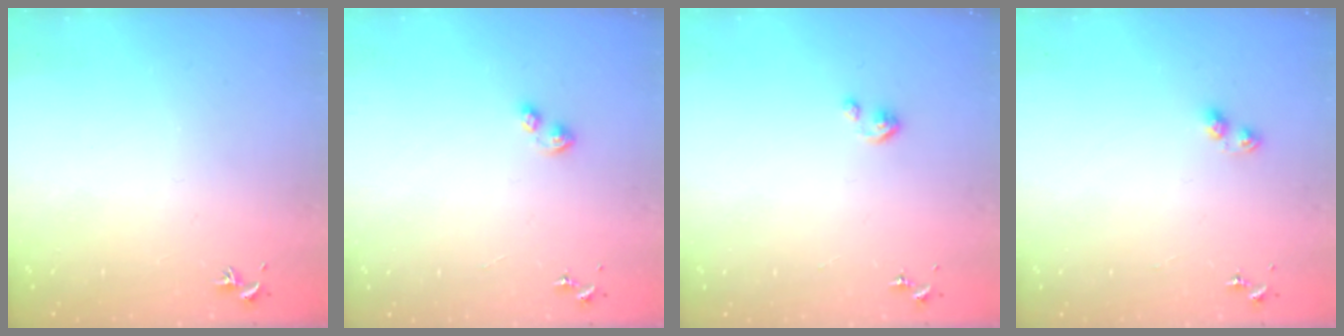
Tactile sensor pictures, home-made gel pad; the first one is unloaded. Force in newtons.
{"total": 3.7, "press": 3.7, "slide": 0.4}
{"total": 2.7, "press": 2.7, "slide": 0.3}
{"total": 4.5, "press": 4.4, "slide": 0.6}